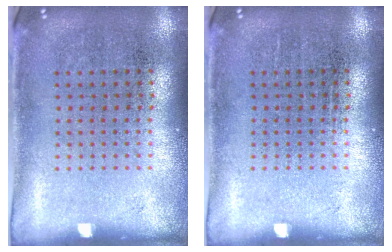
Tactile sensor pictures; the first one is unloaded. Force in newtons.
{"total": 0.0}